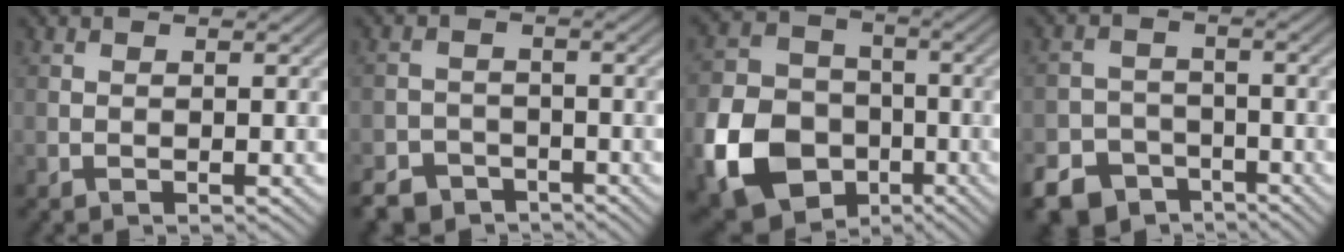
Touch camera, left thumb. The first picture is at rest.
{"total": 4.9, "force": [-3.9, 2.7, 1.1], "torque": [-0.017, -0.002, -0.071]}
{"total": 14.1, "force": [-5.3, 10.8, 7.3], "torque": [-0.188, -0.038, -0.110]}
{"total": 8.2, "force": [-5.9, 5.3, 2.2], "torque": [-0.042, -0.014, -0.100]}